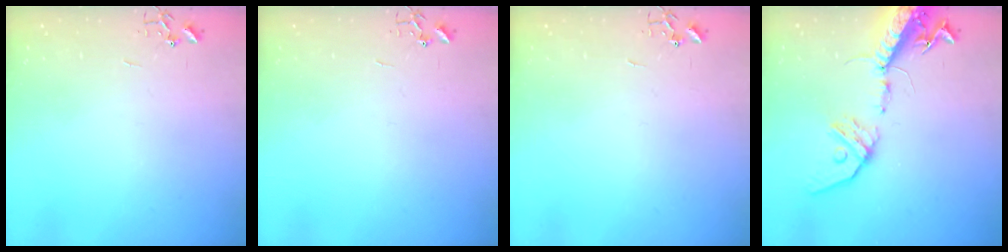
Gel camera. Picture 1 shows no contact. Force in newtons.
{"total": 0.0}
{"total": 0.0}
{"total": 18.2, "press": 17.7, "slide": 4.0}